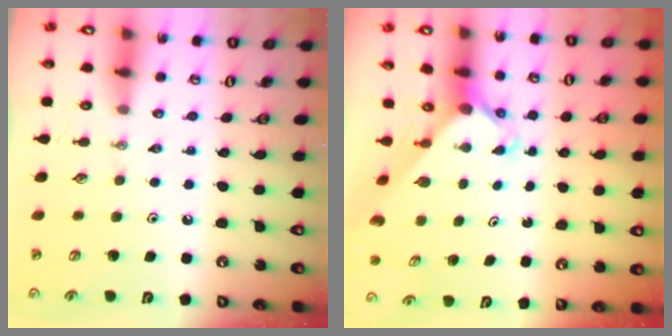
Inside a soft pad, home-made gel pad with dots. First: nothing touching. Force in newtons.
{"total": 2.2, "press": 2.2, "slide": 0.1}